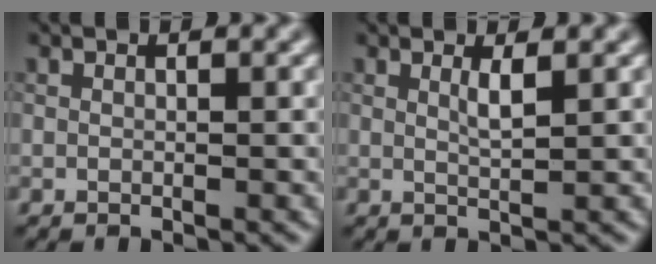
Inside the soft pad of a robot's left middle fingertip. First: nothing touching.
{"total": 1.3, "force": [0.6, 0.1, 1.1], "torque": [-0.023, -0.002, 0.009]}